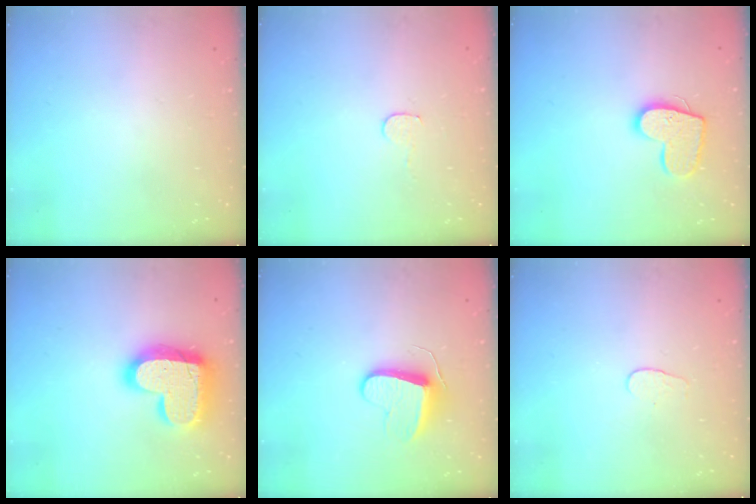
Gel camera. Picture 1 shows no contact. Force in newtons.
{"total": 4.1, "press": 4.1, "slide": 0.3}
{"total": 13.0, "press": 13.0, "slide": 0.9}
{"total": 20.2, "press": 20.1, "slide": 1.3}
{"total": 9.3, "press": 9.3, "slide": 0.5}
{"total": 3.3, "press": 3.3, "slide": 0.3}